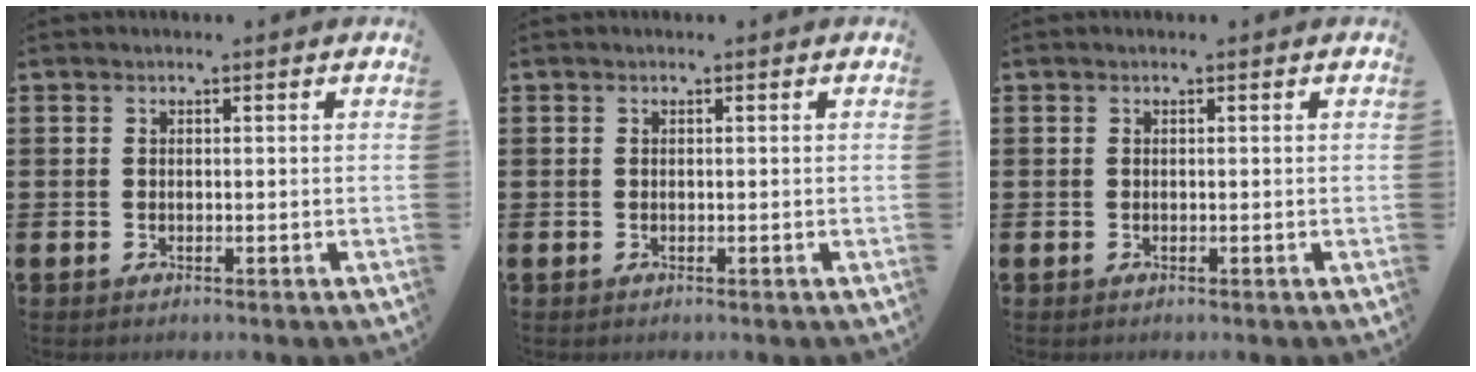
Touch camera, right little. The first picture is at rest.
{"total": 0.0}
{"total": 0.0}